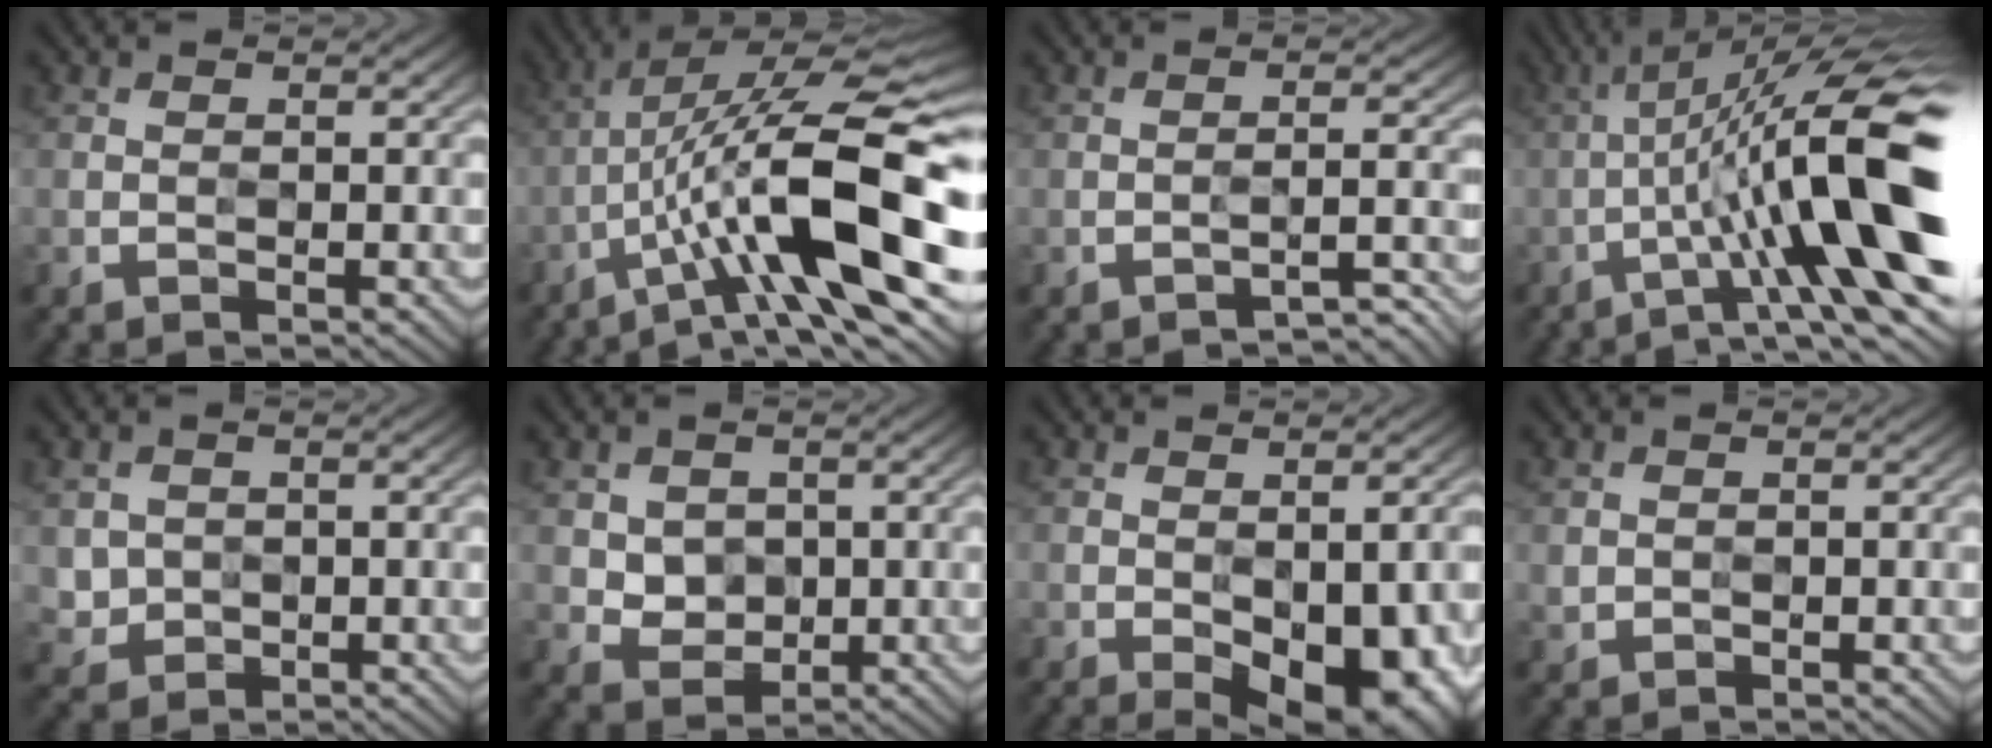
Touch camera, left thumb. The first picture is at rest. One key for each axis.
{"total": 15.5, "fx": -4.0, "fy": 4.2, "fz": 14.4, "tx": -0.243, "ty": 0.021, "tz": -0.061}
{"total": 2.0, "fx": -1.6, "fy": 0.1, "fz": 1.2, "tx": -0.006, "ty": 0.013, "tz": -0.026}
{"total": 16.0, "fx": -1.7, "fy": 3.2, "fz": 15.6, "tx": -0.228, "ty": 0.030, "tz": -0.015}
{"total": 3.0, "fx": 1.5, "fy": 2.5, "fz": -0.6, "tx": -0.009, "ty": -0.012, "tz": 0.030}
{"total": 3.2, "fx": 1.7, "fy": 2.7, "fz": -0.1, "tx": -0.013, "ty": -0.005, "tz": 0.032}
{"total": 9.8, "fx": -3.9, "fy": 4.8, "fz": 7.5, "tx": -0.102, "ty": -0.032, "tz": -0.043}
{"total": 1.0, "fx": 0.3, "fy": 0.9, "fz": -0.1, "tx": -0.004, "ty": -0.003, "tz": 0.008}